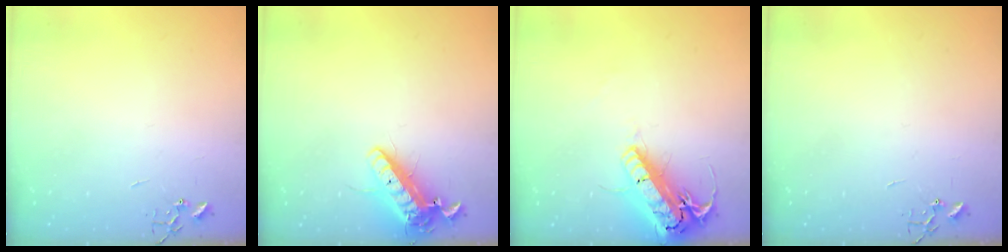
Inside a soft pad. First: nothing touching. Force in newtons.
{"total": 14.8, "press": 14.5, "slide": 2.9}
{"total": 20.0, "press": 19.6, "slide": 4.1}
{"total": 0.0}